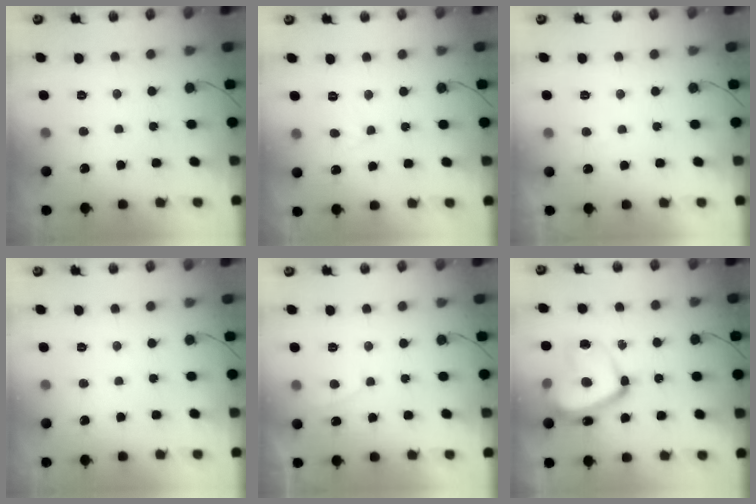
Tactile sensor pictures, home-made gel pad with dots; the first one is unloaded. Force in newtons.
{"total": 3.4, "press": 3.4, "slide": 0.3}
{"total": 0.0}
{"total": 0.0}
{"total": 2.5, "press": 2.4, "slide": 0.7}
{"total": 18.4, "press": 18.3, "slide": 1.4}